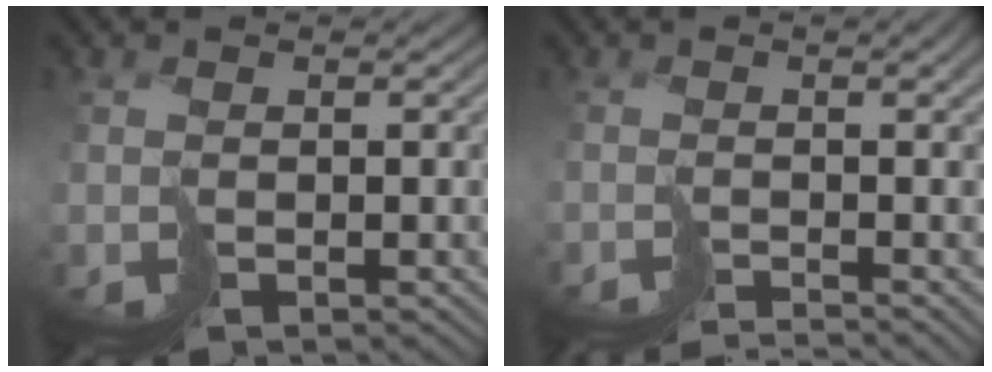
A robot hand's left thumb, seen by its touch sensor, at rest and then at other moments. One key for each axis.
{"total": 4.2, "fx": -2.7, "fy": -0.2, "fz": 3.2, "tx": -0.022, "ty": -0.009, "tz": -0.034}